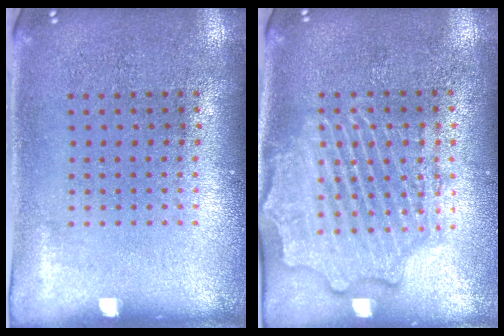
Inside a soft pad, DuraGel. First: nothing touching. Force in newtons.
{"total": 2.3, "press": 2.3, "slide": 0.3}